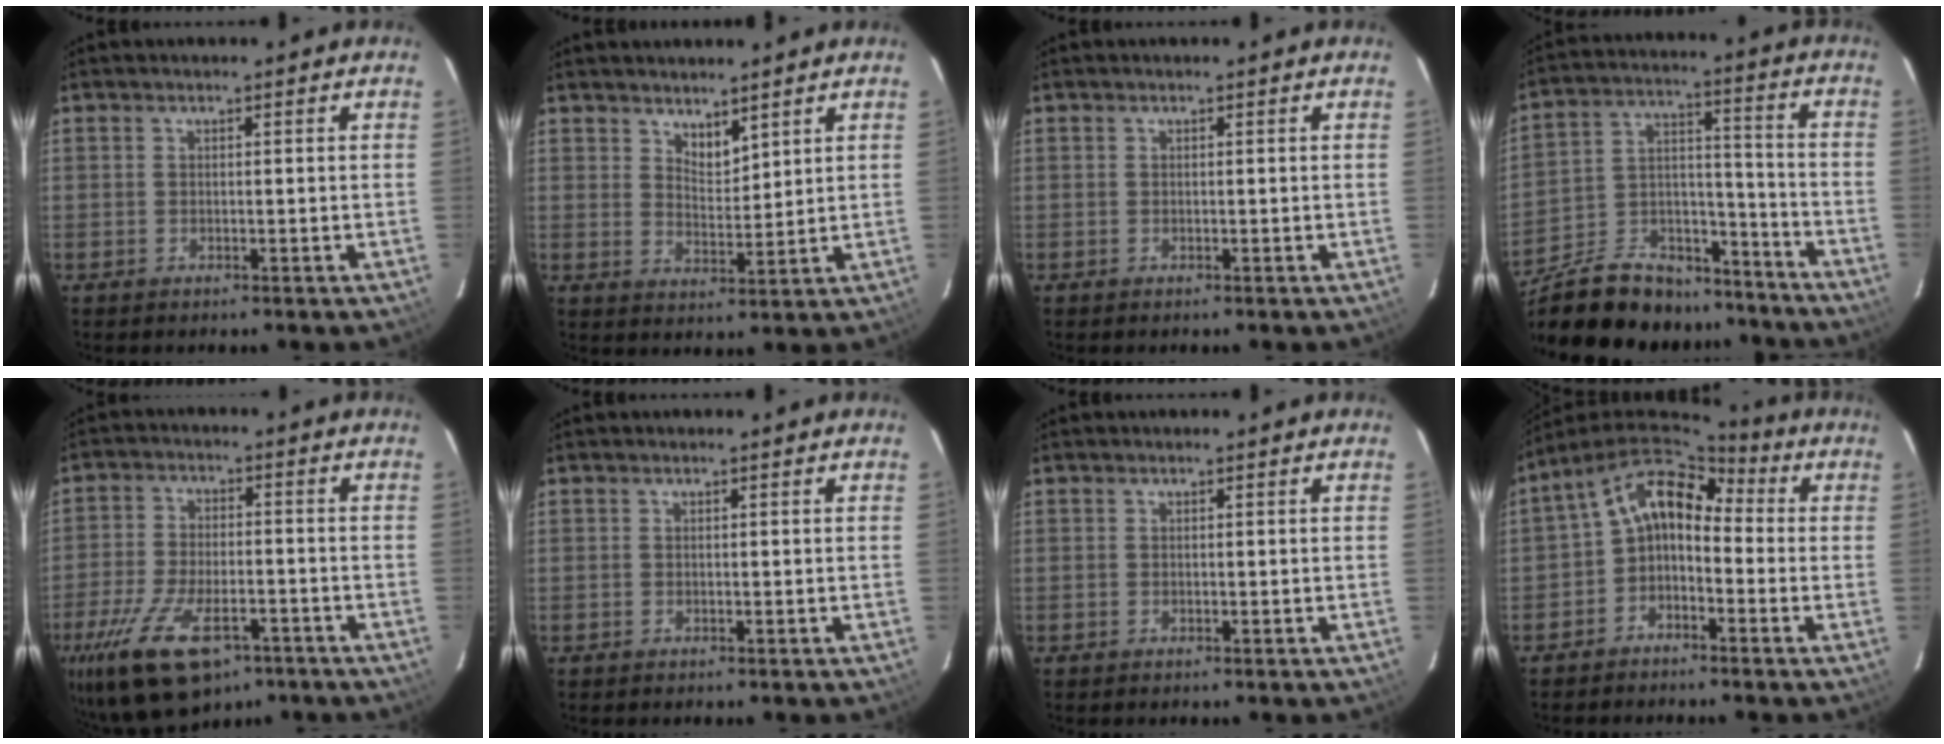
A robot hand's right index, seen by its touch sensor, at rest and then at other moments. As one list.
[{"total": 1.6, "force": [1.0, 0.6, 1.0], "torque": [-0.017, 0.001, 0.019]}, {"total": 0.0}, {"total": 26.6, "force": [-21.1, 11.8, 11.3], "torque": [-0.235, 0.034, -0.311]}, {"total": 17.7, "force": [-10.6, 8.2, 11.5], "torque": [-0.246, -0.036, -0.176]}, {"total": 0.0}, {"total": 0.0}, {"total": 8.3, "force": [-1.3, 5.8, 5.8], "torque": [-0.117, 0.030, -0.038]}]